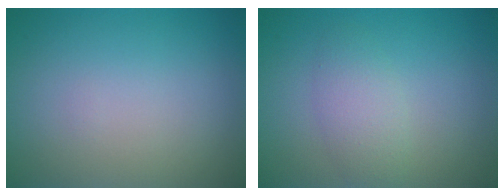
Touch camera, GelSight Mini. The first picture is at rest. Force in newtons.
{"total": 2.5, "press": 2.5, "slide": 0.1}